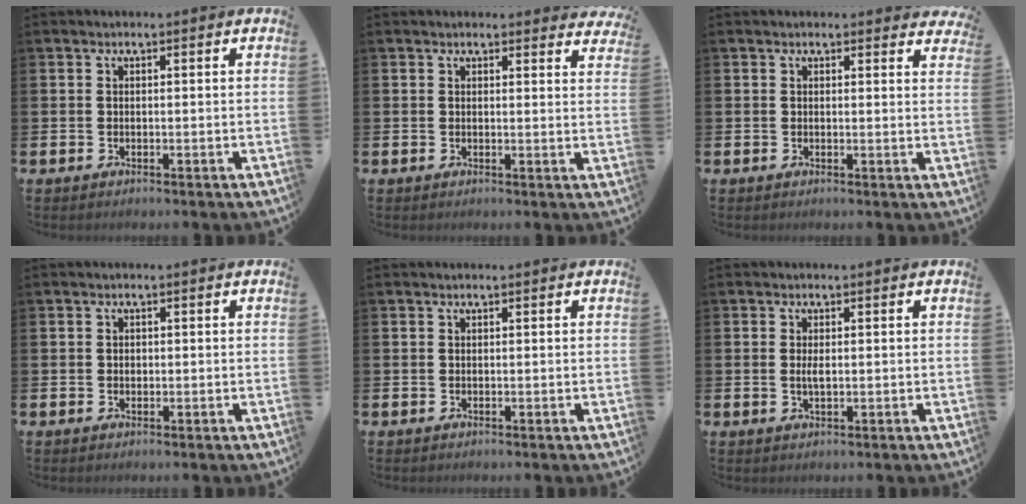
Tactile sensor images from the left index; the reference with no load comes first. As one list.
[{"total": 1.8, "force": [1.8, 0.3, 0.0], "torque": [0.005, -0.007, 0.031]}, {"total": 1.4, "force": [1.3, 0.4, 0.0], "torque": [0.006, -0.003, 0.022]}, {"total": 0.7, "force": [0.1, 0.6, 0.4], "torque": [0.002, 0.001, -0.002]}, {"total": 0.0}, {"total": 1.5, "force": [0.2, 0.5, 1.4], "torque": [-0.026, 0.002, 0.000]}]